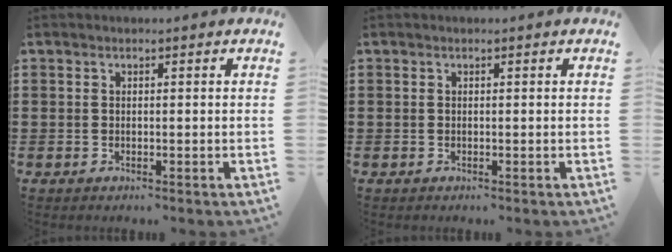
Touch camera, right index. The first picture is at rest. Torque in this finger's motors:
{"motor_torque": [-0.24, 0.91, 0.00, -0.01]}